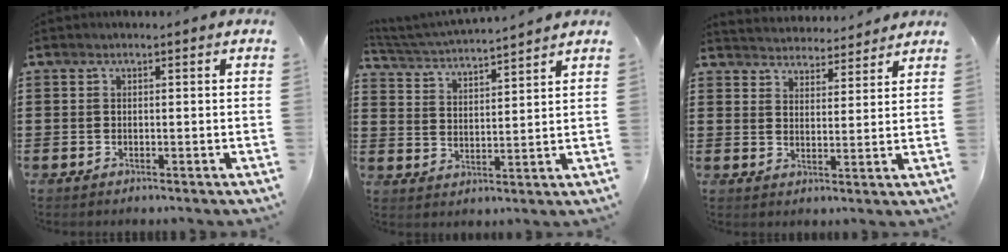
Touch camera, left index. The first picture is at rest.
{"total": 4.2, "force": [4.1, -0.3, 0.8], "torque": [-0.036, -0.028, 0.068]}
{"total": 3.7, "force": [3.7, 0.4, -0.4], "torque": [-0.007, -0.021, 0.065]}